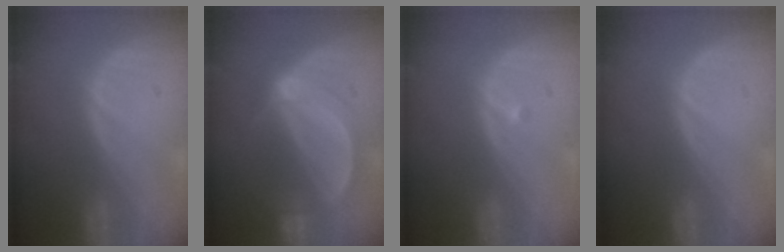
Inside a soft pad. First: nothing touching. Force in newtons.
{"total": 5.9, "press": 5.4, "slide": 2.4}
{"total": 0.6, "press": 0.5, "slide": 0.4}
{"total": 0.0}